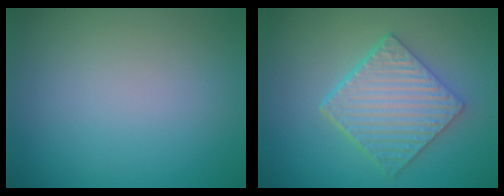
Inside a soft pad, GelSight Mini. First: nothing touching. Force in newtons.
{"total": 5.6, "press": 4.5, "slide": 3.4}